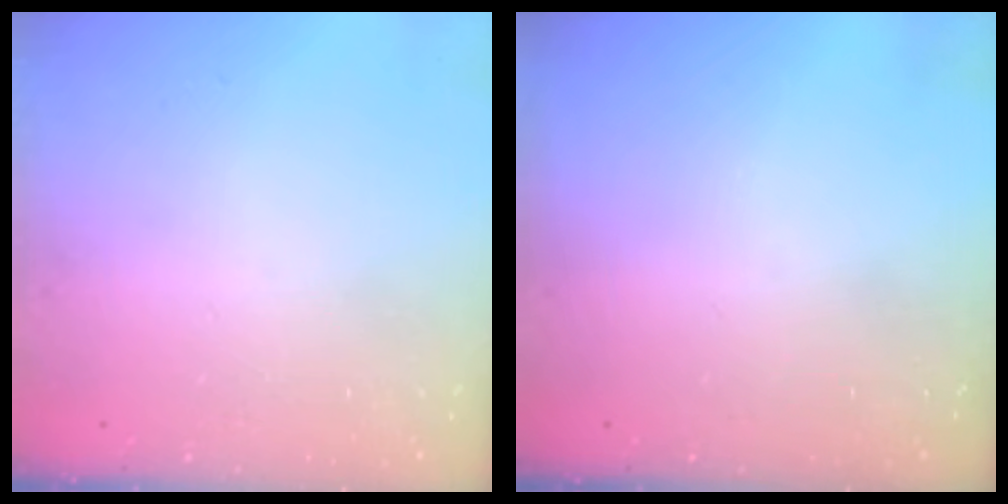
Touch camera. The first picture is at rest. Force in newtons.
{"total": 0.0}